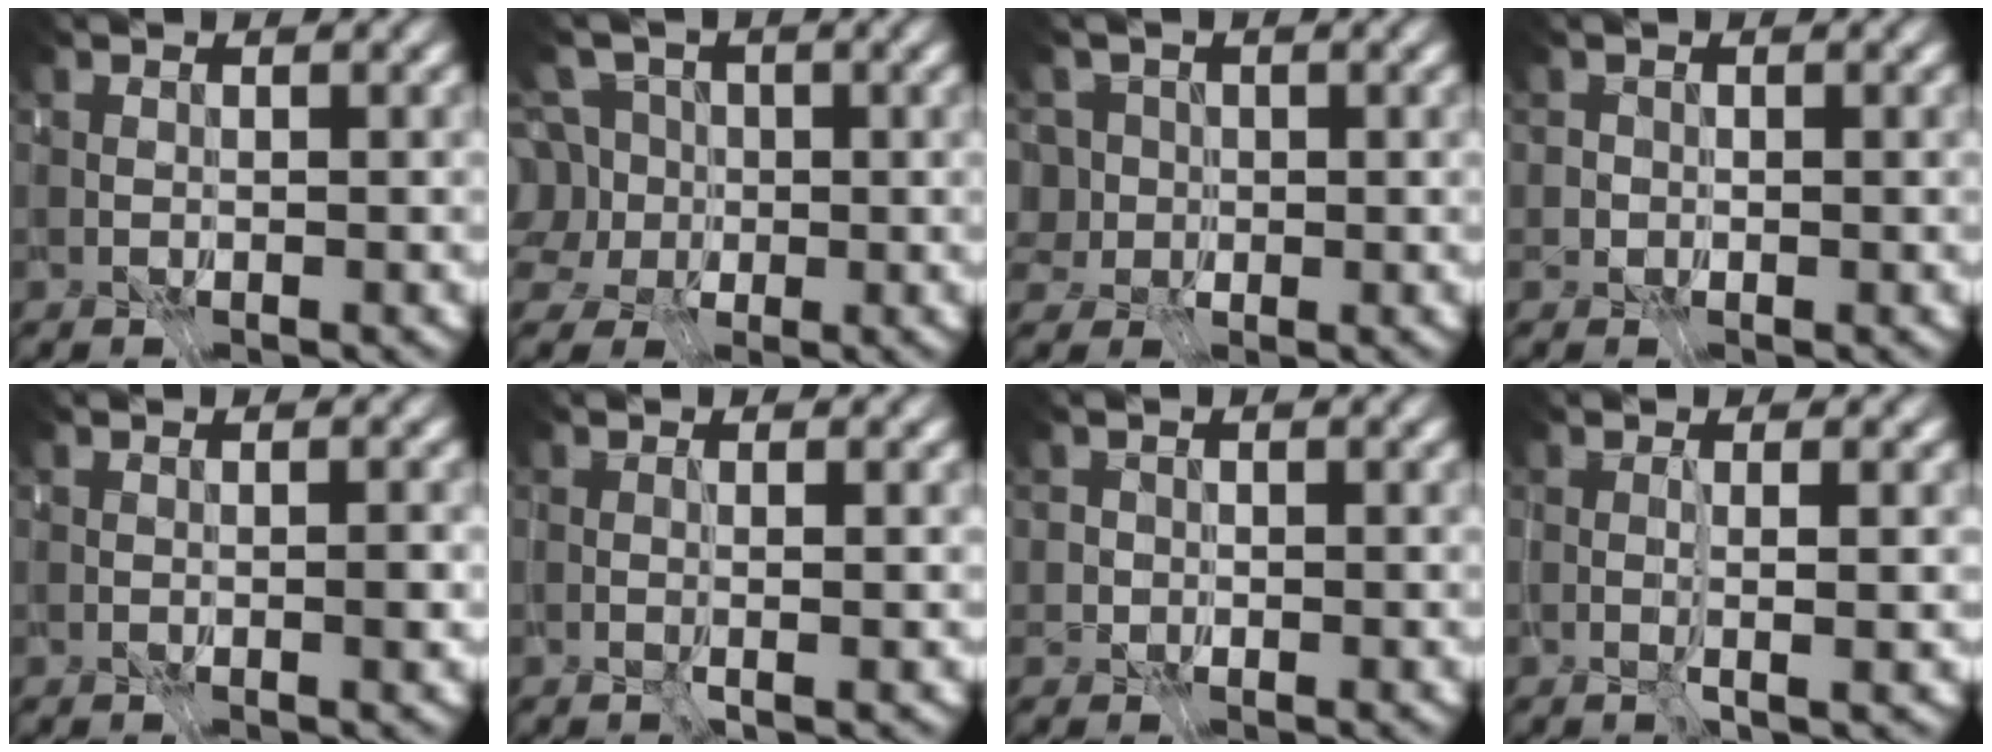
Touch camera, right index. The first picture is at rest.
{"total": 6.5, "force": [1.6, 5.3, 3.4], "torque": [-0.058, 0.020, -0.014]}
{"total": 3.8, "force": [0.5, 3.2, 2.0], "torque": [-0.031, 0.005, -0.030]}
{"total": 0.6, "force": [-0.2, 0.0, -0.6], "torque": [0.015, -0.003, -0.004]}
{"total": 1.0, "force": [-0.8, 0.0, 0.6], "torque": [0.016, -0.005, -0.014]}
{"total": 1.2, "force": [-0.5, -1.1, 0.1], "torque": [0.020, -0.013, -0.007]}
{"total": 0.5, "force": [0.0, 0.4, -0.4], "torque": [0.013, -0.001, -0.005]}
{"total": 1.8, "force": [-0.6, -1.4, 1.0], "torque": [0.004, -0.019, -0.002]}